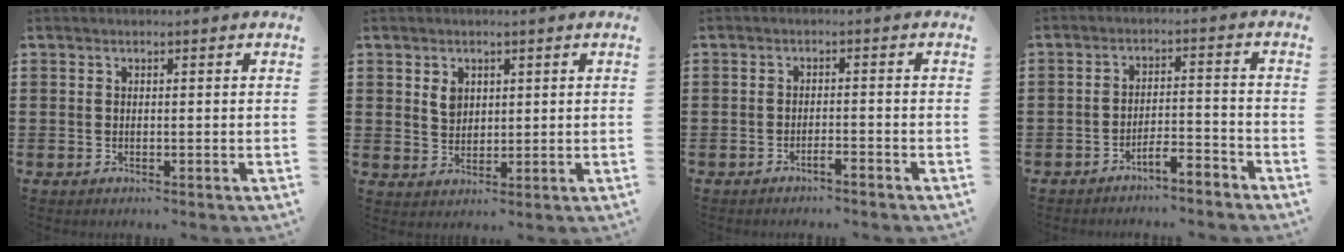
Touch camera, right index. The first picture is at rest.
{"total": 2.8, "force": [1.3, 2.0, 1.4], "torque": [-0.034, 0.006, 0.025]}
{"total": 1.6, "force": [-1.4, -0.1, 0.7], "torque": [-0.015, 0.000, -0.027]}
{"total": 4.2, "force": [-3.9, 0.1, 1.4], "torque": [-0.029, 0.003, -0.078]}